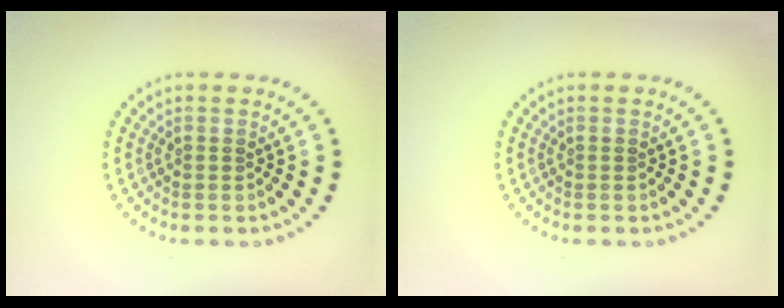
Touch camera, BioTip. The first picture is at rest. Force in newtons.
{"total": 0.0}